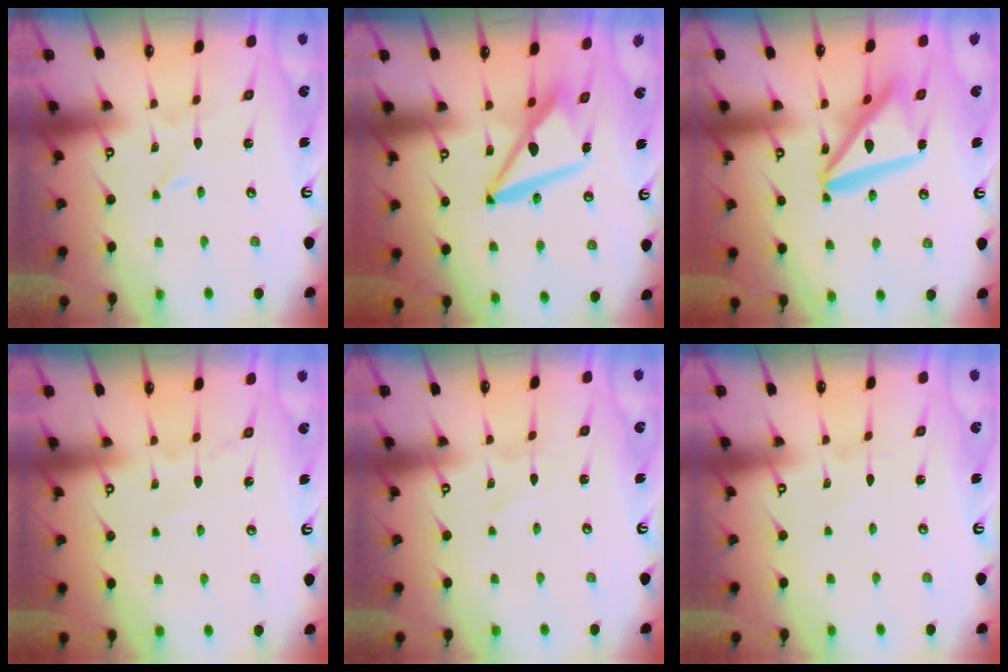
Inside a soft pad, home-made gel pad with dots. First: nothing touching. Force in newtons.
{"total": 10.8, "press": 10.7, "slide": 1.0}
{"total": 16.1, "press": 16.0, "slide": 2.0}
{"total": 5.5, "press": 5.5, "slide": 0.5}
{"total": 1.8, "press": 1.8, "slide": 0.2}
{"total": 2.7, "press": 2.7, "slide": 0.3}